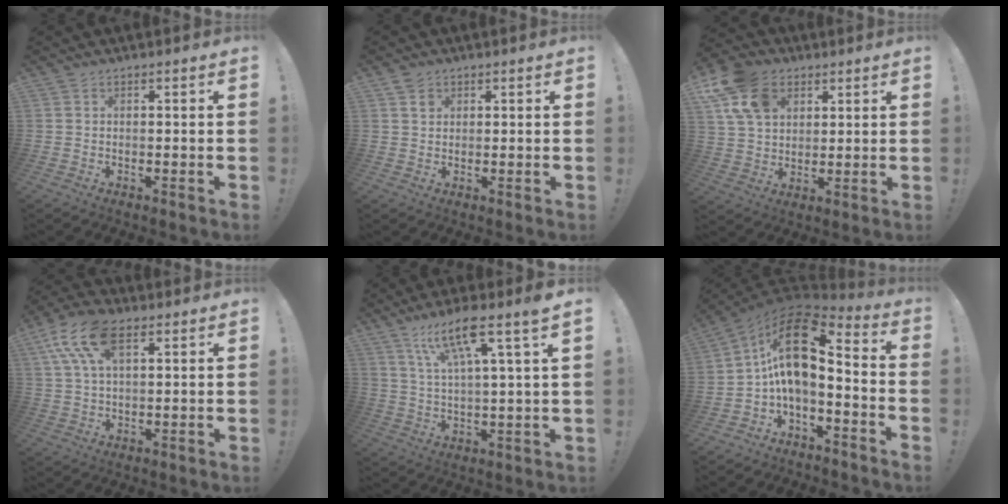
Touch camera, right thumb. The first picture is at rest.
{"total": 2.5, "force": [1.6, 1.8, 0.6], "torque": [0.002, -0.004, 0.027]}
{"total": 15.3, "force": [7.0, 11.0, 7.9], "torque": [-0.133, -0.022, 0.139]}
{"total": 13.6, "force": [5.8, 7.0, 10.1], "torque": [-0.190, -0.010, 0.109]}
{"total": 12.6, "force": [7.4, 1.1, 10.1], "torque": [-0.182, -0.027, 0.116]}
{"total": 17.2, "force": [3.1, 8.2, 14.8], "torque": [-0.266, -0.014, 0.055]}